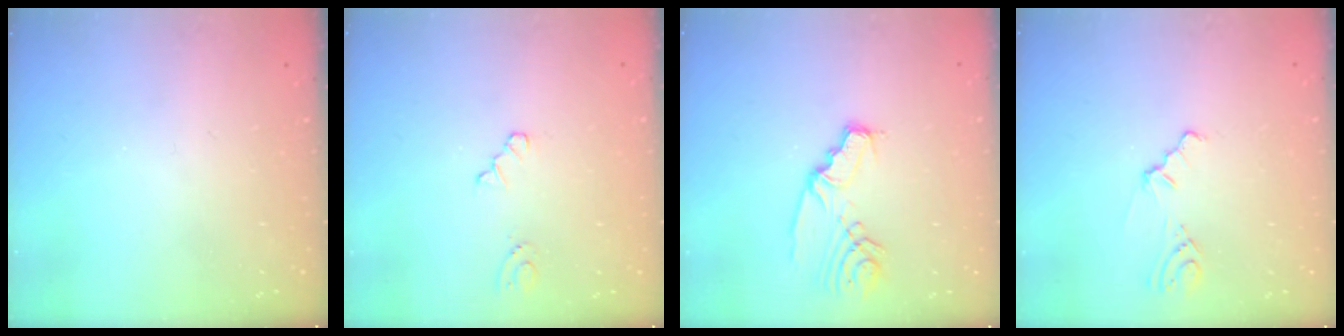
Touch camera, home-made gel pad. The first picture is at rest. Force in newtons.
{"total": 3.0, "press": 3.0, "slide": 0.5}
{"total": 7.0, "press": 7.0, "slide": 0.6}
{"total": 2.6, "press": 2.5, "slide": 0.5}